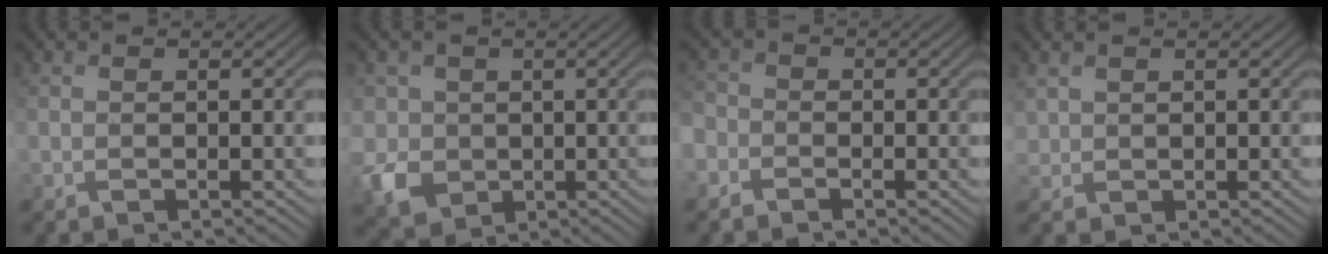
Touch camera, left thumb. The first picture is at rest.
{"total": 6.9, "force": [-0.4, 6.3, 2.8], "torque": [-0.094, -0.017, -0.014]}
{"total": 2.9, "force": [-1.7, 2.2, 0.8], "torque": [-0.030, -0.003, -0.049]}
{"total": 1.8, "force": [1.1, 1.4, 0.3], "torque": [-0.013, -0.003, 0.025]}